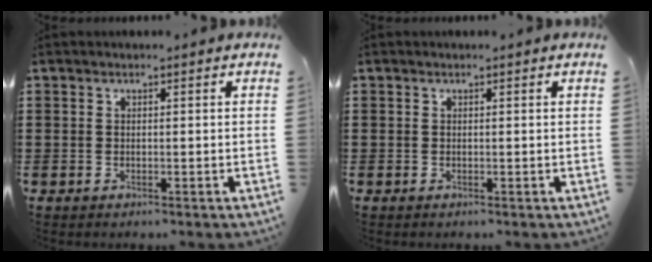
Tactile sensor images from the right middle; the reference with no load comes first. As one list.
[{"total": 0.0}]